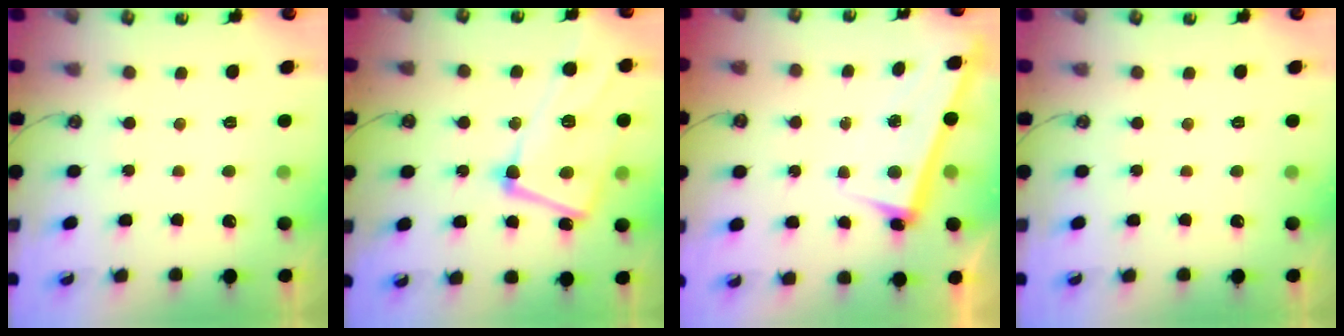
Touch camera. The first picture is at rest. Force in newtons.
{"total": 9.5, "press": 9.4, "slide": 1.5}
{"total": 2.8, "press": 2.6, "slide": 0.9}
{"total": 0.0}